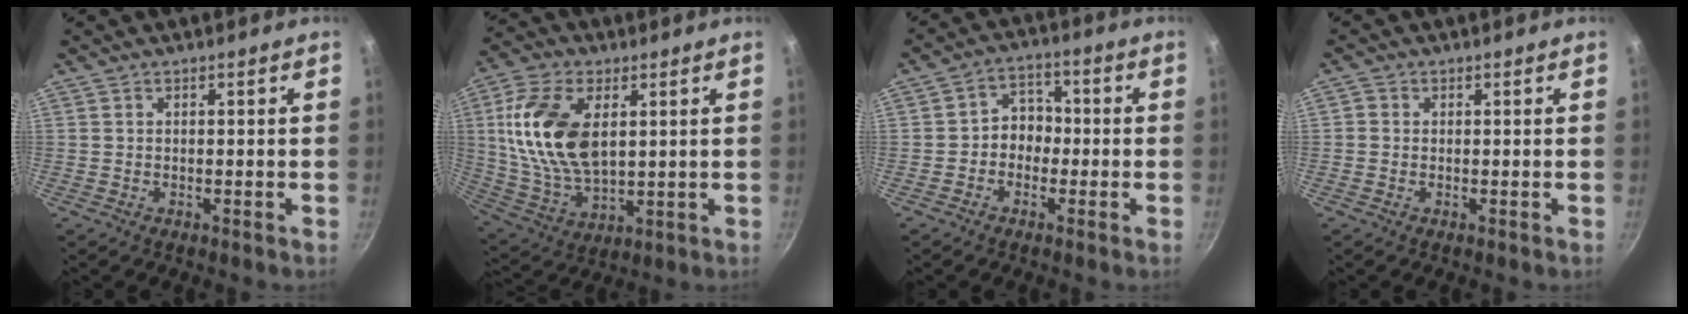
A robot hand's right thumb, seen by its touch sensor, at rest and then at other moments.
{"total": 17.7, "force": [3.9, 10.1, 13.9], "torque": [-0.258, -0.009, 0.082]}
{"total": 5.6, "force": [-1.1, 4.7, 2.9], "torque": [-0.001, 0.025, -0.029]}
{"total": 1.2, "force": [0.0, 1.1, 0.4], "torque": [-0.006, 0.004, -0.005]}